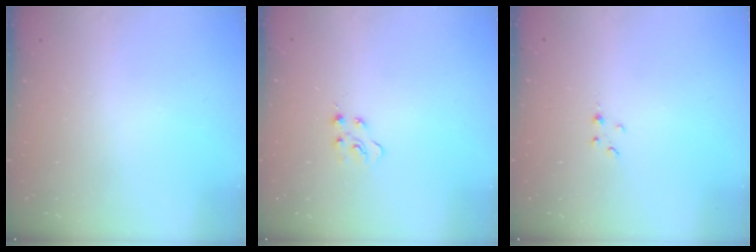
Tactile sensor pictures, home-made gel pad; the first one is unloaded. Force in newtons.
{"total": 2.9, "press": 2.9, "slide": 0.3}
{"total": 1.0, "press": 1.0, "slide": 0.1}